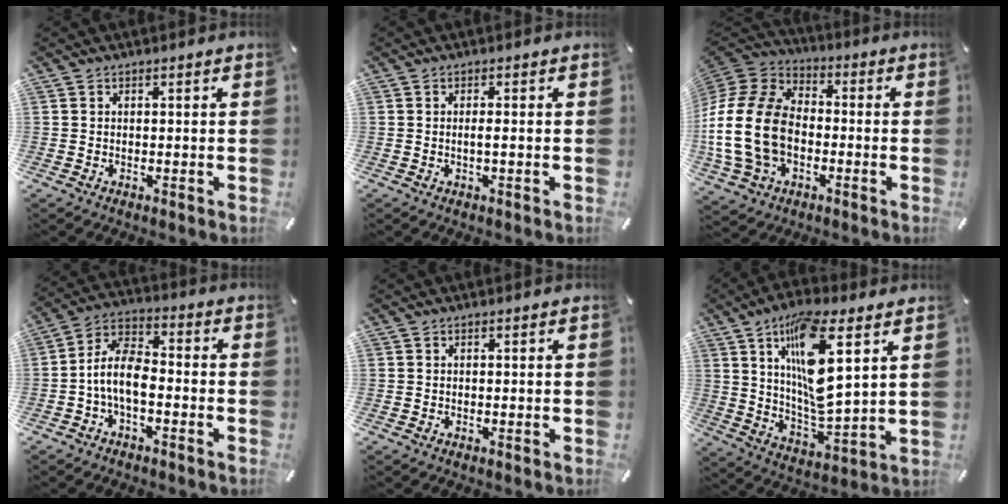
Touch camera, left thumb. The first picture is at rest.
{"total": 1.7, "force": [-0.2, 0.2, 1.6], "torque": [-0.031, -0.001, -0.004]}
{"total": 19.8, "force": [-4.2, 14.5, 12.7], "torque": [-0.276, 0.026, -0.077]}
{"total": 9.0, "force": [-3.5, 4.7, 6.8], "torque": [-0.144, 0.009, -0.065]}
{"total": 0.0}
{"total": 16.8, "force": [7.4, 4.9, 14.3], "torque": [-0.288, -0.030, 0.116]}